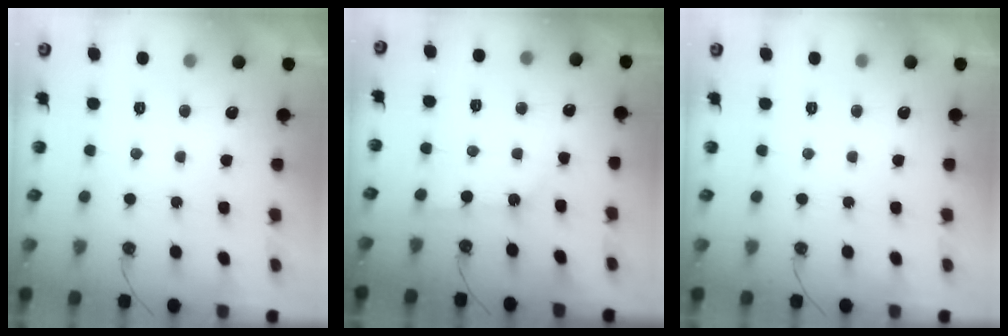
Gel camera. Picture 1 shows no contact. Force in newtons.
{"total": 1.4, "press": 1.4, "slide": 0.2}
{"total": 0.0}